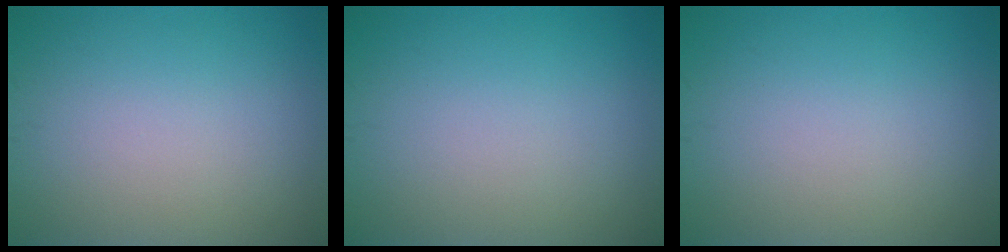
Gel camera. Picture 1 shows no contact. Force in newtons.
{"total": 0.0}
{"total": 0.0}